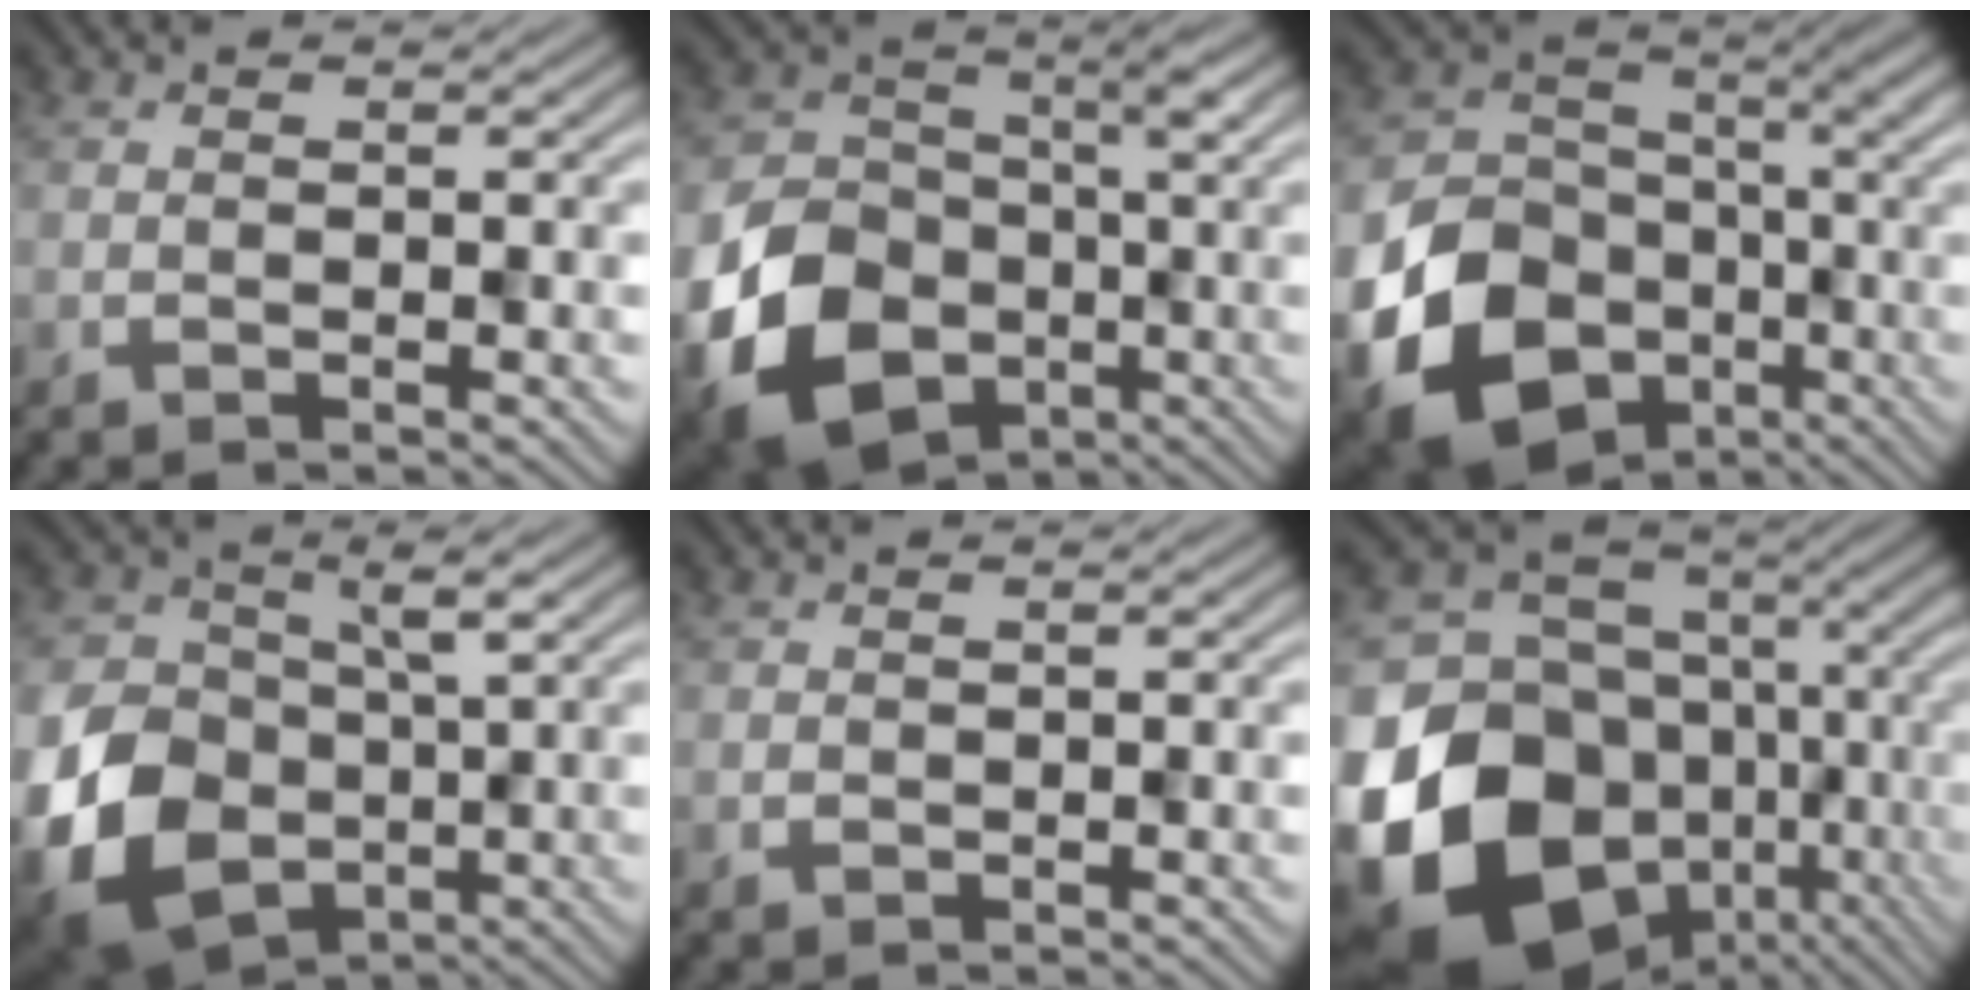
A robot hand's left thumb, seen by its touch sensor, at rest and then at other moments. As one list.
[{"total": 13.5, "force": [-5.1, 10.0, 7.3], "torque": [-0.165, -0.042, -0.087]}, {"total": 18.9, "force": [-7.8, 15.3, 7.9], "torque": [-0.178, -0.070, -0.127]}, {"total": 13.3, "force": [-3.1, 9.9, 8.3], "torque": [-0.206, -0.039, -0.039]}, {"total": 0.7, "force": [0.2, 0.6, 0.3], "torque": [-0.008, -0.001, 0.006]}, {"total": 20.4, "force": [-6.8, 16.6, 9.6], "torque": [-0.243, -0.045, -0.098]}]